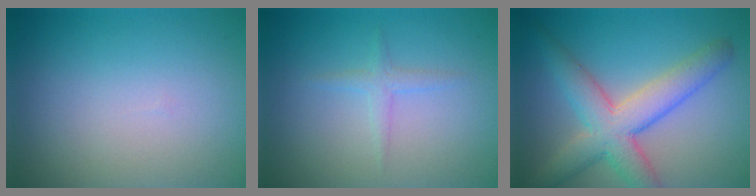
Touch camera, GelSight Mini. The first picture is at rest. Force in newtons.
{"total": 1.2, "press": 1.2, "slide": 0.0}
{"total": 6.6, "press": 6.6, "slide": 0.4}